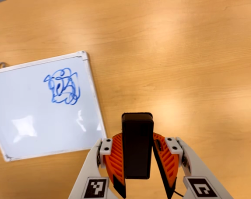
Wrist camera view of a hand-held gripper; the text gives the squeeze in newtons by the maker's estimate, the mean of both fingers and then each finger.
{"total": 4.3, "left": 3.7, "right": 4.9}